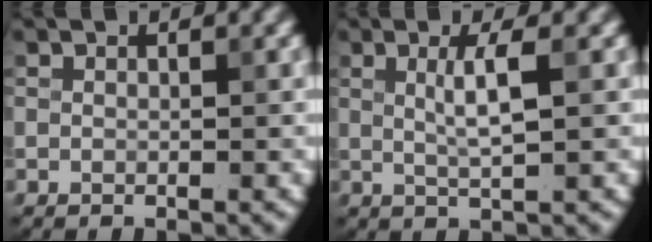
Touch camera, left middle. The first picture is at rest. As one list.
[{"total": 2.5, "force": [0.4, 0.2, 2.5], "torque": [-0.046, 0.005, 0.011]}]